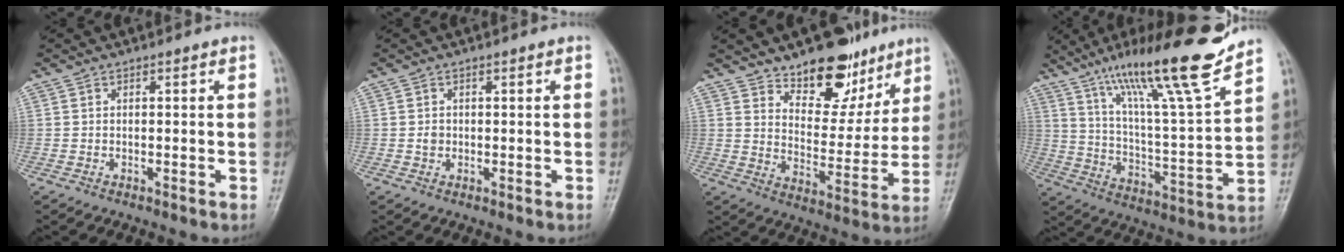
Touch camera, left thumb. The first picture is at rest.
{"total": 1.2, "force": [0.0, 1.0, 0.6], "torque": [-0.006, 0.002, 0.002]}
{"total": 14.4, "force": [10.2, 7.3, 7.2], "torque": [-0.053, -0.071, 0.166]}
{"total": 20.5, "force": [15.2, 1.3, 13.7], "torque": [-0.202, -0.073, 0.259]}